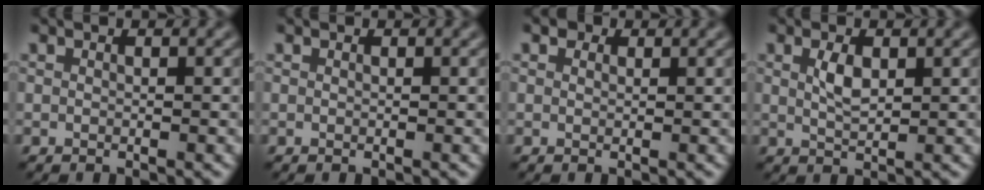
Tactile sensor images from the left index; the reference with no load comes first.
{"total": 0.0}
{"total": 1.0, "force": [0.8, 0.6, 0.3], "torque": [-0.008, -0.003, 0.004]}
{"total": 2.1, "force": [0.7, 0.9, 1.7], "torque": [-0.039, 0.001, 0.016]}